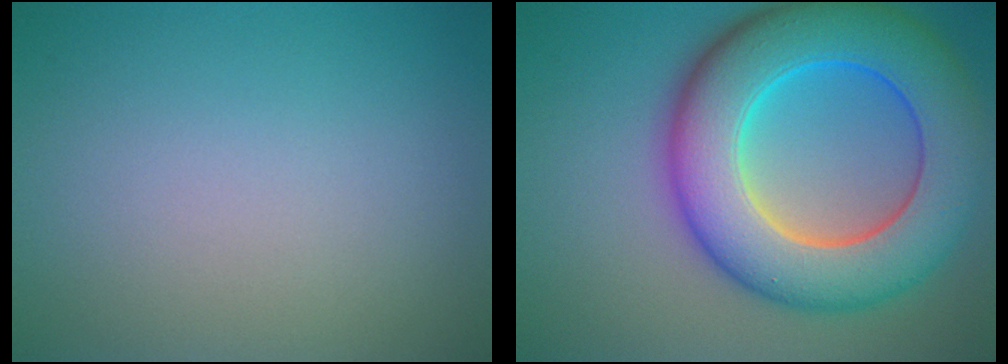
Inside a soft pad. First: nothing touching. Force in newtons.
{"total": 12.1, "press": 12.1, "slide": 0.3}